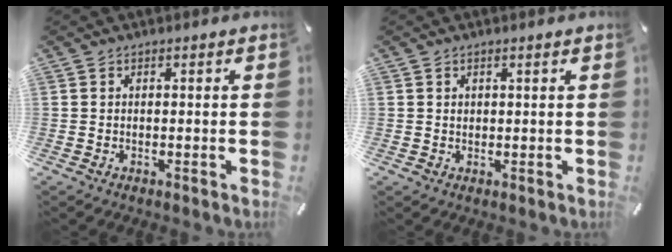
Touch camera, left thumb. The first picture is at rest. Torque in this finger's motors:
{"motor_torque": [-0.01, -0.20, 0.18, -0.03, -0.02]}